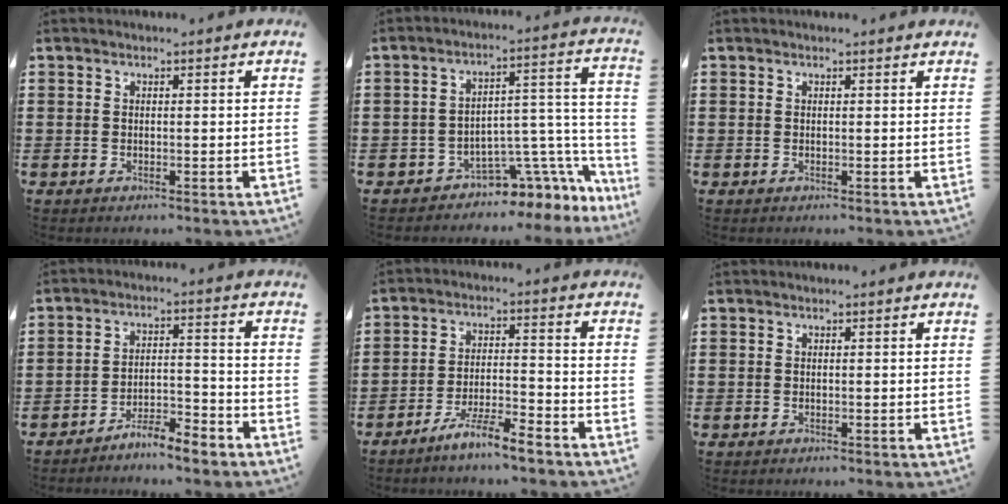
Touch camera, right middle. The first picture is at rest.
{"total": 5.7, "force": [-4.7, 2.5, 2.2], "torque": [-0.035, -0.013, -0.086]}
{"total": 0.0}
{"total": 5.0, "force": [-4.9, 0.2, 1.2], "torque": [-0.023, 0.007, -0.096]}
{"total": 6.0, "force": [-5.2, 0.1, 3.0], "torque": [-0.065, -0.007, -0.099]}
{"total": 0.0}